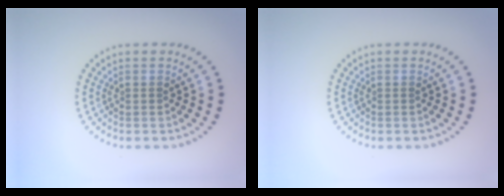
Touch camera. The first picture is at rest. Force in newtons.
{"total": 0.0}